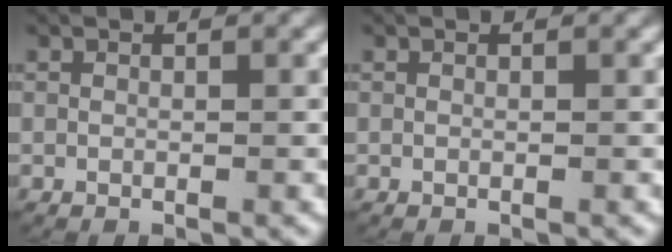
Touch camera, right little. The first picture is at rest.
{"total": 0.0}